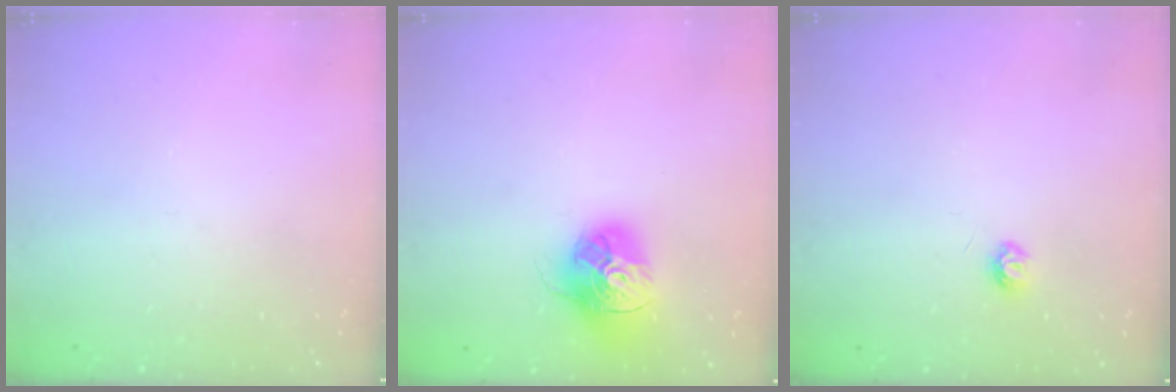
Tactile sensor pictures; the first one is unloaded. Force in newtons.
{"total": 16.0, "press": 16.0, "slide": 1.7}
{"total": 4.6, "press": 4.6, "slide": 0.5}